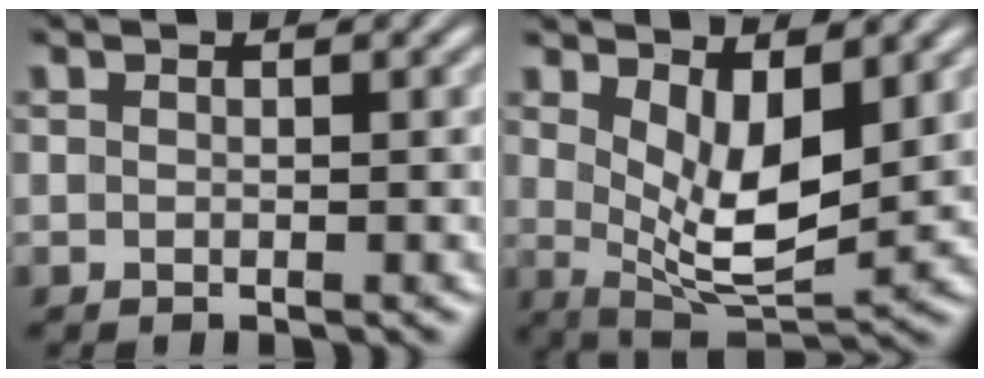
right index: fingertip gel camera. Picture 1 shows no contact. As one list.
[{"total": 7.6, "force": [1.4, 3.8, 6.5], "torque": [-0.093, -0.025, 0.032]}]